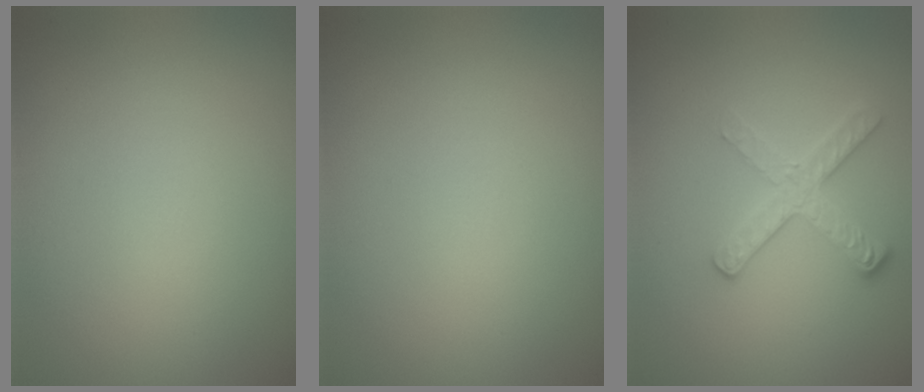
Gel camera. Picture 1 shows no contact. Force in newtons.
{"total": 0.0}
{"total": 2.6, "press": 2.4, "slide": 0.9}